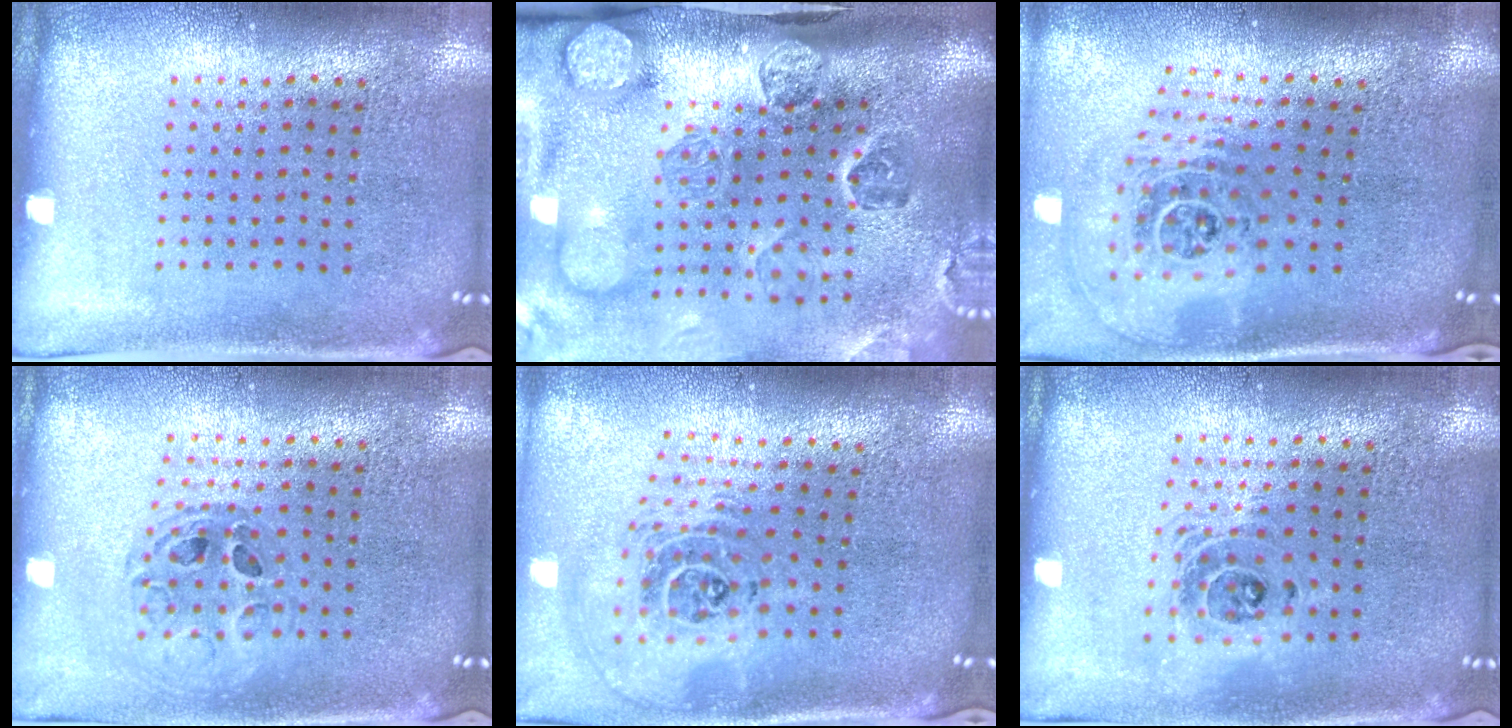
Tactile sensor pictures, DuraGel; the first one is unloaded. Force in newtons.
{"total": 4.9, "press": 3.6, "slide": 3.4}
{"total": 2.8, "press": 1.8, "slide": 2.1}
{"total": 0.7, "press": 0.7, "slide": 0.1}
{"total": 2.6, "press": 1.8, "slide": 1.9}
{"total": 1.5, "press": 1.3, "slide": 0.9}